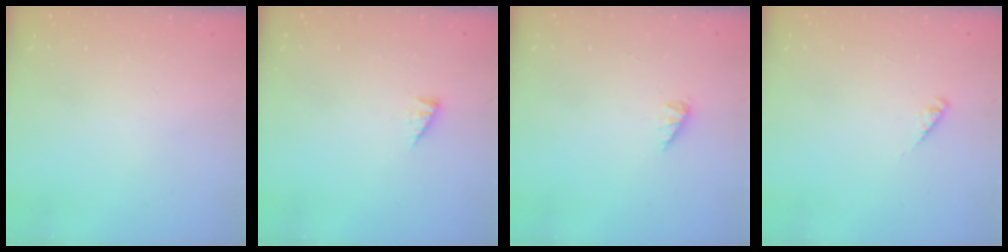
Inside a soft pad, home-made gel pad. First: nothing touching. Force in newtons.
{"total": 2.8, "press": 2.8, "slide": 0.3}
{"total": 2.1, "press": 2.1, "slide": 0.3}
{"total": 1.9, "press": 1.9, "slide": 0.3}